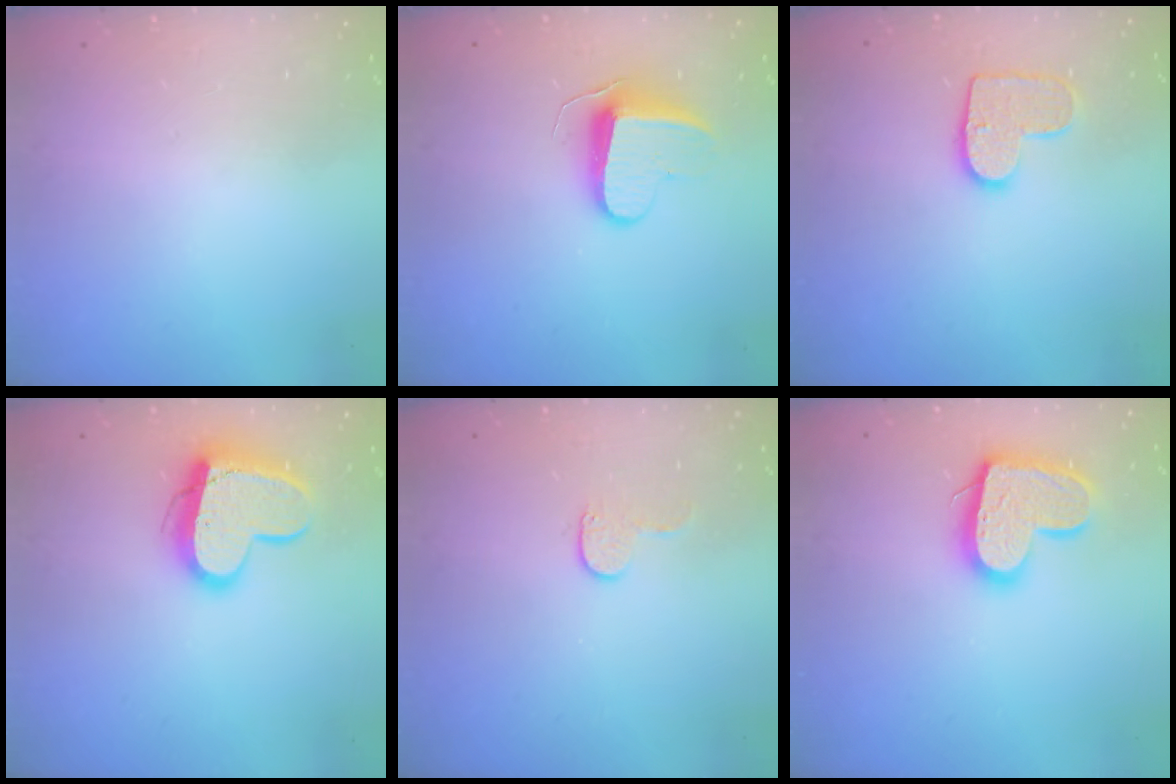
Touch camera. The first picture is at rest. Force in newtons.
{"total": 9.0, "press": 8.9, "slide": 0.7}
{"total": 10.0, "press": 10.0, "slide": 0.5}
{"total": 14.0, "press": 14.0, "slide": 0.6}
{"total": 4.1, "press": 4.1, "slide": 0.4}
{"total": 15.1, "press": 15.0, "slide": 1.0}